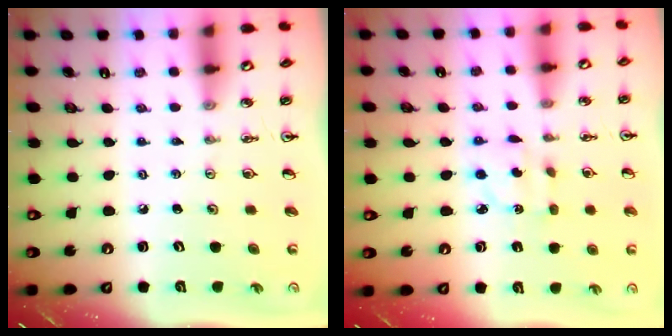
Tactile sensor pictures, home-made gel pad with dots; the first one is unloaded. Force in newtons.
{"total": 2.7, "press": 2.7, "slide": 0.2}